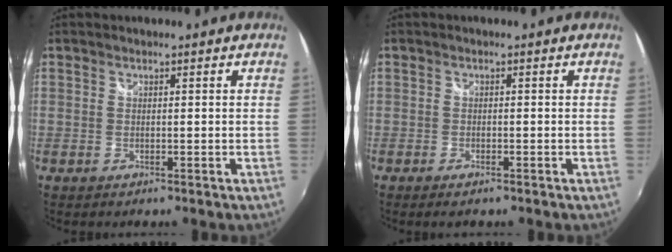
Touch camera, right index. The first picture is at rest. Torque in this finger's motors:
{"motor_torque": [0.15, 0.05, 0.10, 0.00]}